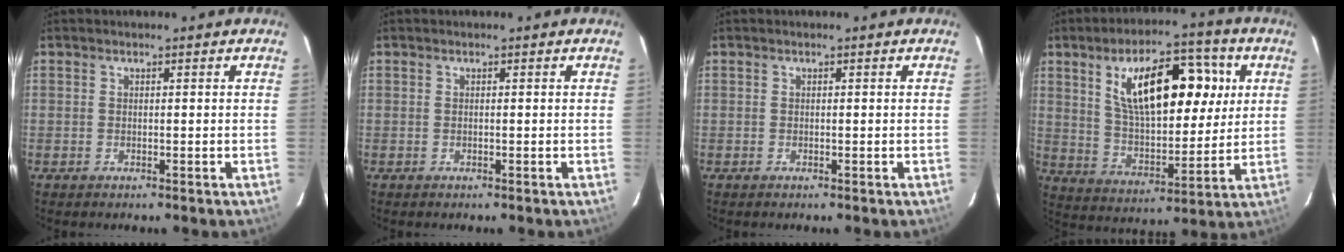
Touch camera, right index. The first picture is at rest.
{"total": 0.0}
{"total": 0.0}
{"total": 18.7, "force": [6.5, 8.5, 15.3], "torque": [-0.261, 0.022, 0.115]}